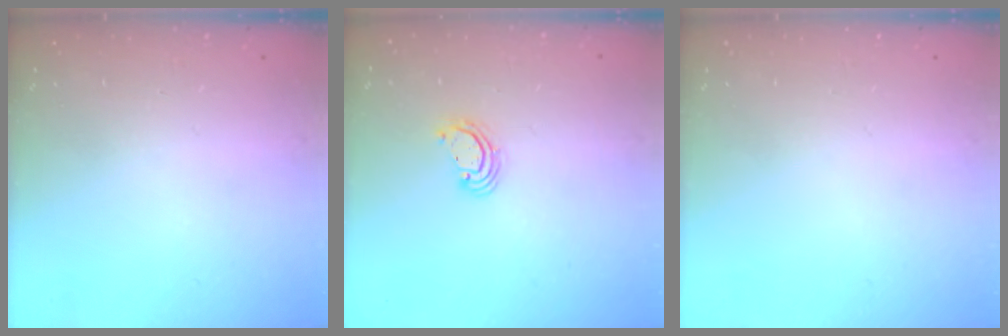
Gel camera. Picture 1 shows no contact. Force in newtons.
{"total": 2.6, "press": 2.6, "slide": 0.1}
{"total": 0.0}